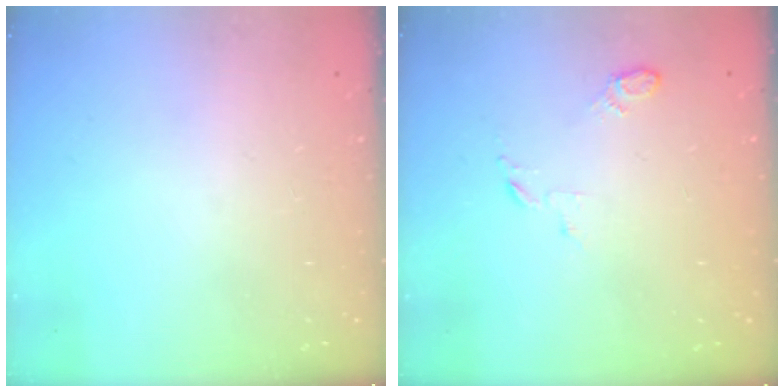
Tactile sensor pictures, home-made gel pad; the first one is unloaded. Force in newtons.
{"total": 4.1, "press": 4.0, "slide": 0.9}